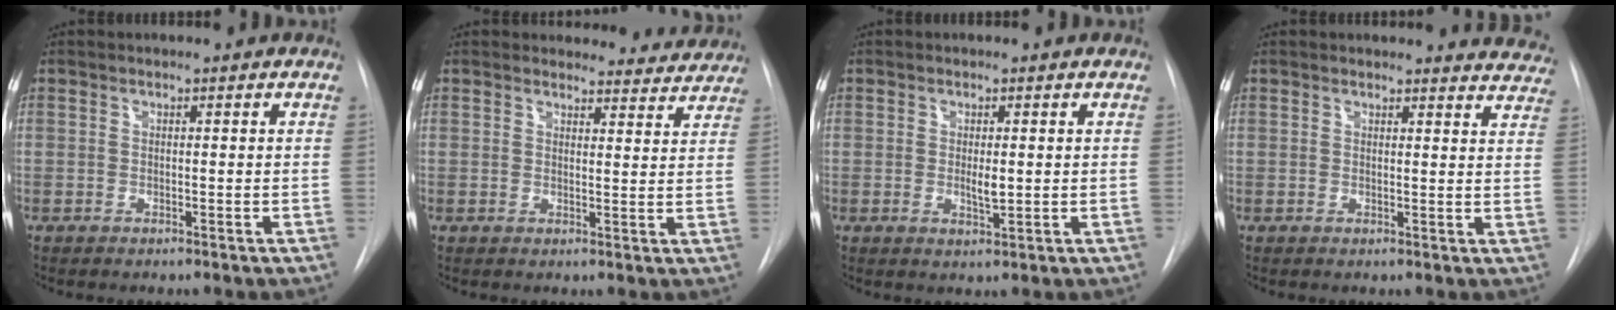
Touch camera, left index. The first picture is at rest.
{"total": 8.2, "force": [7.8, 2.6, -0.2], "torque": [0.043, -0.020, 0.062]}
{"total": 2.1, "force": [-0.7, 0.5, 2.0], "torque": [-0.034, -0.011, -0.008]}
{"total": 8.0, "force": [7.7, 1.9, 0.3], "torque": [0.035, -0.037, 0.045]}